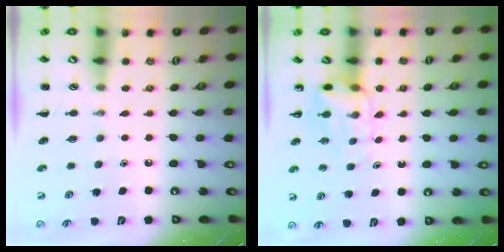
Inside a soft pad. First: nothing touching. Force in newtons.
{"total": 5.2, "press": 5.1, "slide": 1.1}